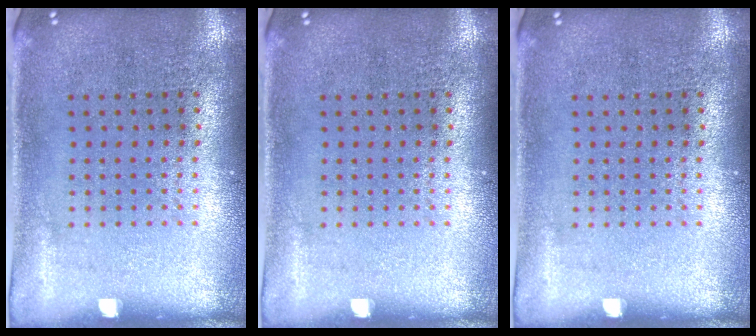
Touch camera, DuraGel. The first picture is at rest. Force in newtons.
{"total": 0.0}
{"total": 0.0}